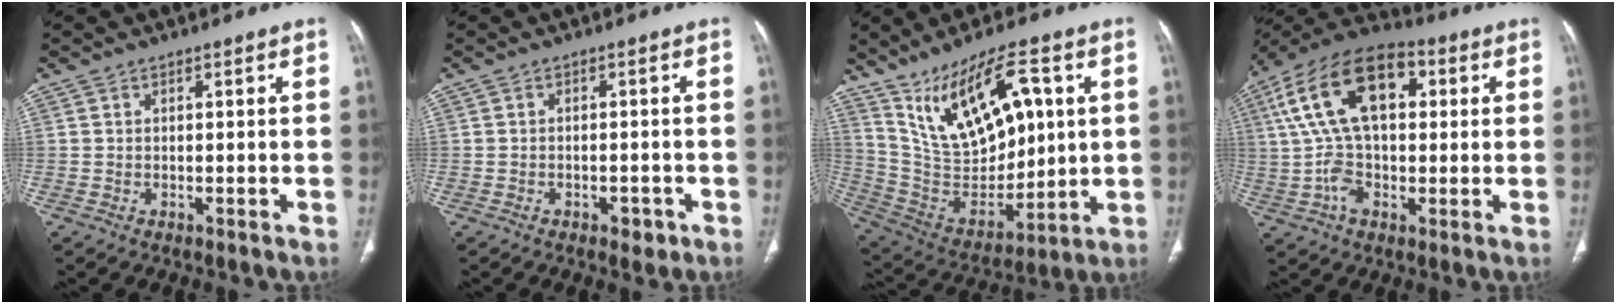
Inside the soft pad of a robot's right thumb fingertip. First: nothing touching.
{"total": 2.3, "force": [-1.3, 1.4, 1.3], "torque": [-0.012, 0.007, -0.012]}
{"total": 20.4, "force": [7.5, 9.9, 16.2], "torque": [-0.250, -0.018, 0.157]}
{"total": 19.8, "force": [4.7, 11.3, 15.6], "torque": [-0.272, 0.022, 0.071]}